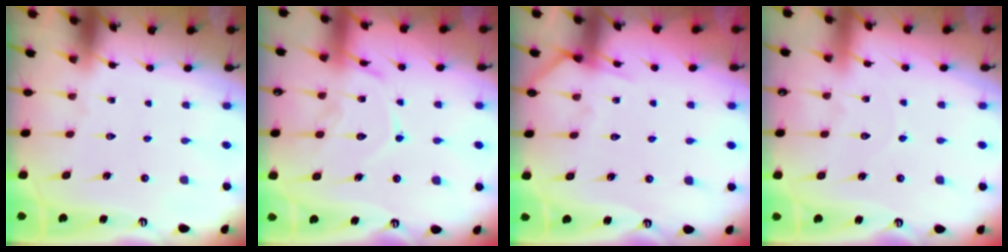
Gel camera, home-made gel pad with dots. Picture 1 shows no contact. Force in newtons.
{"total": 14.1, "press": 14.0, "slide": 1.3}
{"total": 6.9, "press": 6.8, "slide": 0.8}
{"total": 4.4, "press": 4.4, "slide": 0.4}